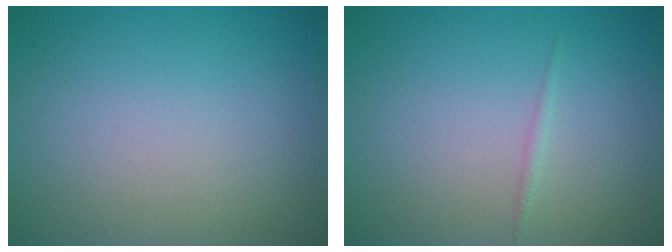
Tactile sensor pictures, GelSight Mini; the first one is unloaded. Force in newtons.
{"total": 0.6, "press": 0.6, "slide": 0.0}